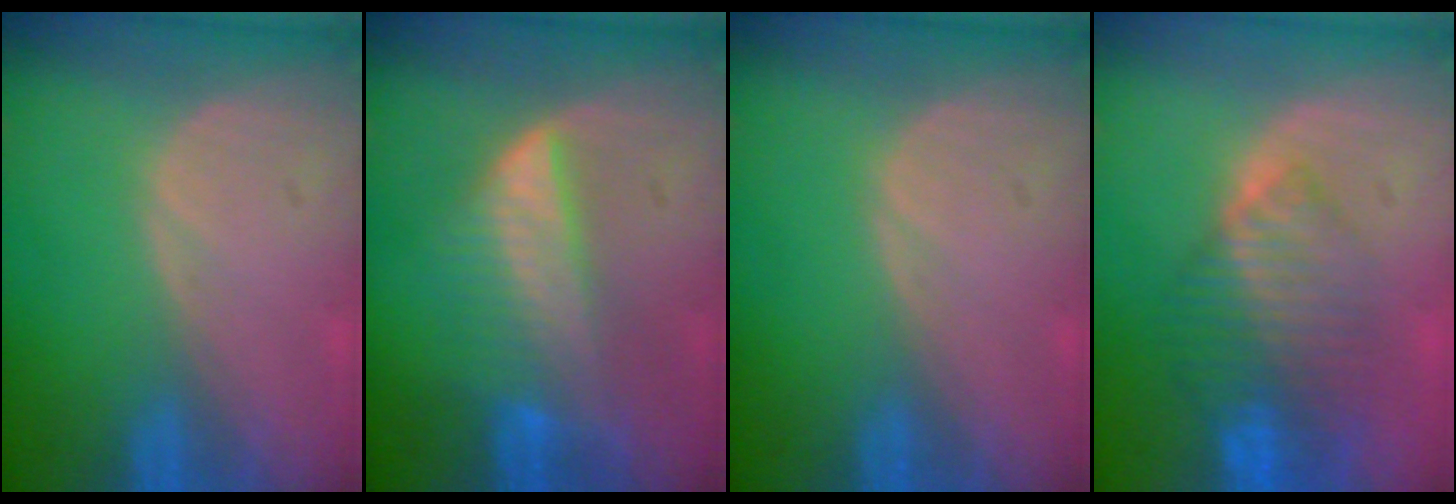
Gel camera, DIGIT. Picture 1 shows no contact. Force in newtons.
{"total": 6.3, "press": 6.2, "slide": 1.0}
{"total": 0.0}
{"total": 8.2, "press": 7.2, "slide": 3.9}